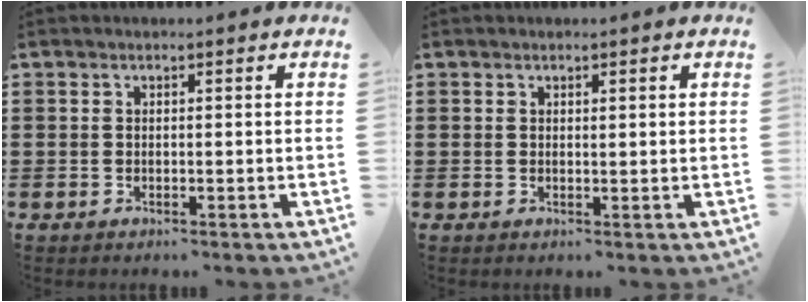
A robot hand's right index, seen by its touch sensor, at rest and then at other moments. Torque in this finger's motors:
{"motor_torque": [-0.17, 0.14, 0.06, 0.00]}